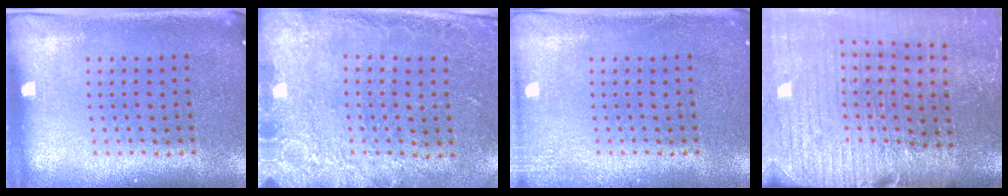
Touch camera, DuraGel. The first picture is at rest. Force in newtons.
{"total": 2.6, "press": 1.9, "slide": 1.8}
{"total": 1.5, "press": 1.5, "slide": 0.3}
{"total": 3.9, "press": 3.4, "slide": 1.9}